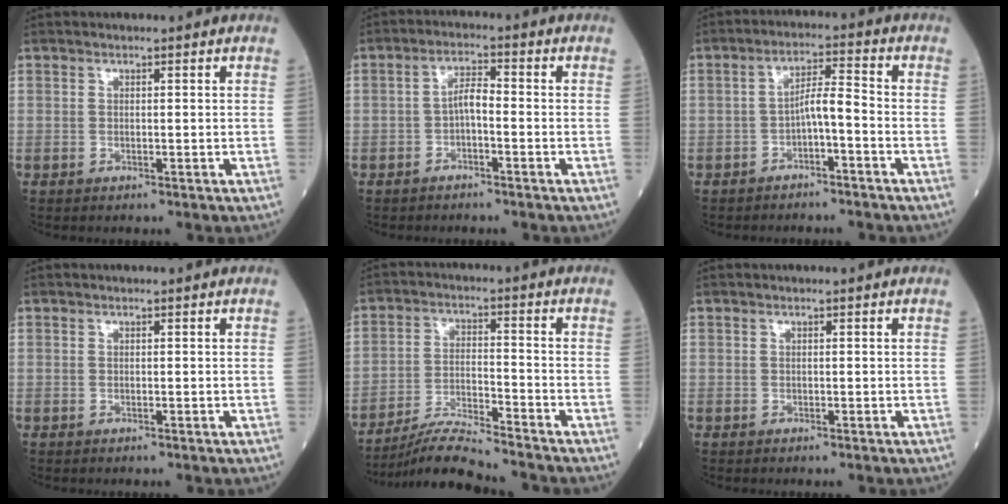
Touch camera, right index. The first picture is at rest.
{"total": 3.1, "force": [-1.0, 1.0, 2.8], "torque": [-0.049, 0.010, -0.020]}
{"total": 4.2, "force": [-1.8, 0.6, 3.7], "torque": [-0.064, 0.016, -0.029]}
{"total": 0.0}
{"total": 8.5, "force": [-8.0, -0.8, 2.9], "torque": [-0.057, -0.016, -0.145]}
{"total": 0.0}